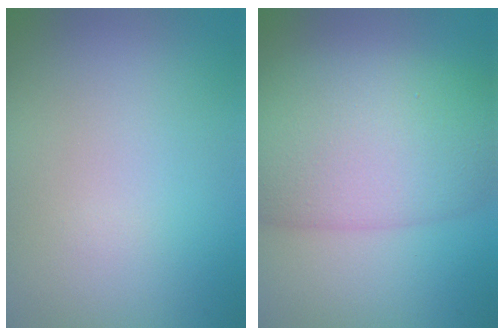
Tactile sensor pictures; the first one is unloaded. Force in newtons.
{"total": 11.2, "press": 11.2, "slide": 0.4}